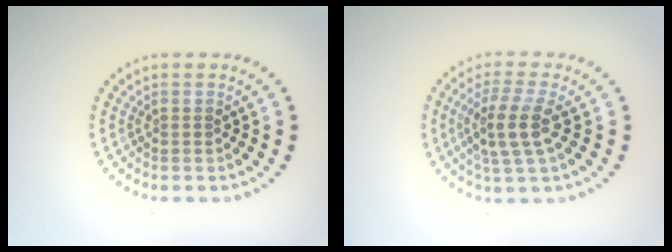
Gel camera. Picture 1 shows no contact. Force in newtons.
{"total": 3.7, "press": 3.2, "slide": 1.8}